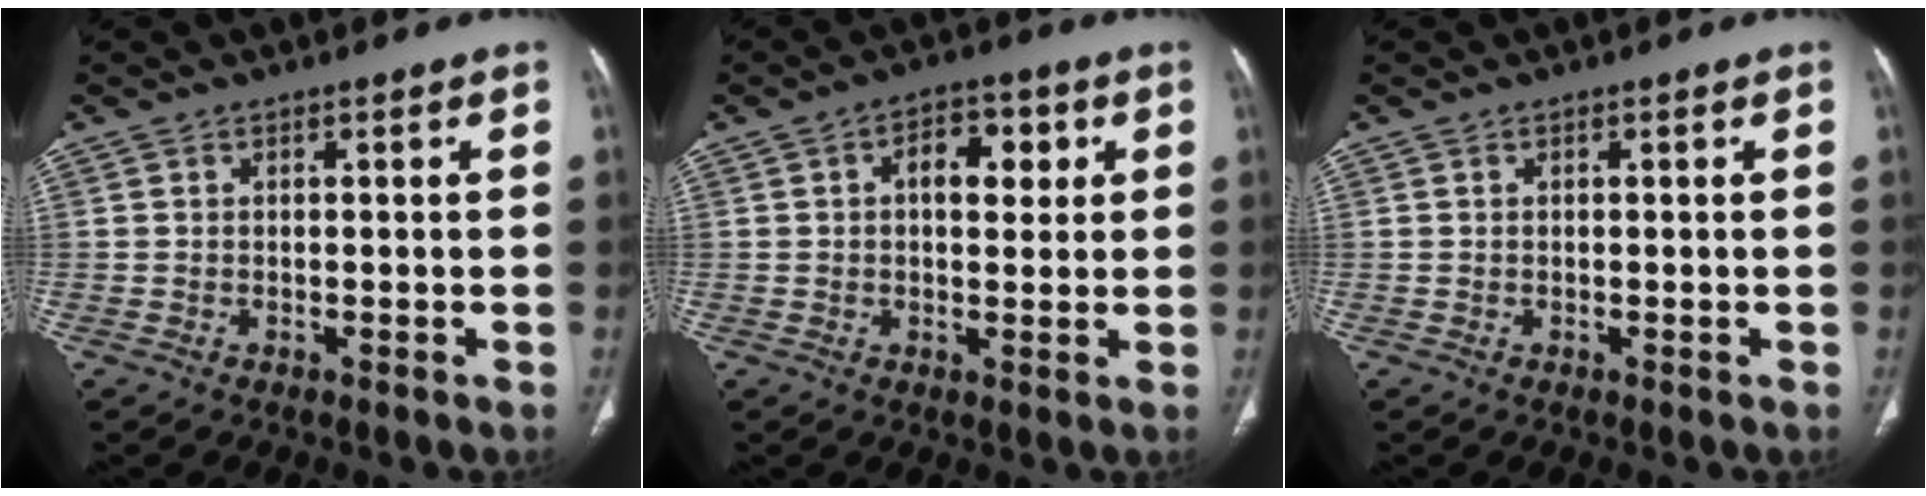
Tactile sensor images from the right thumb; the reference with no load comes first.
{"total": 7.3, "force": [1.9, 4.3, 5.6], "torque": [-0.054, 0.004, 0.026]}
{"total": 0.0}